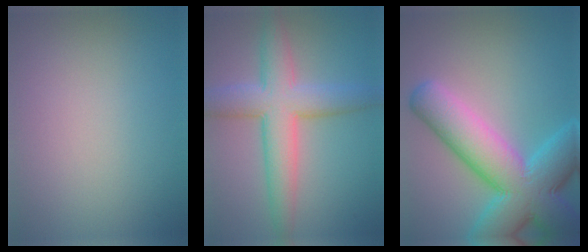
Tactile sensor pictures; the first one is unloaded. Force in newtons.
{"total": 6.7, "press": 6.7, "slide": 0.2}
{"total": 11.8, "press": 11.8, "slide": 0.4}